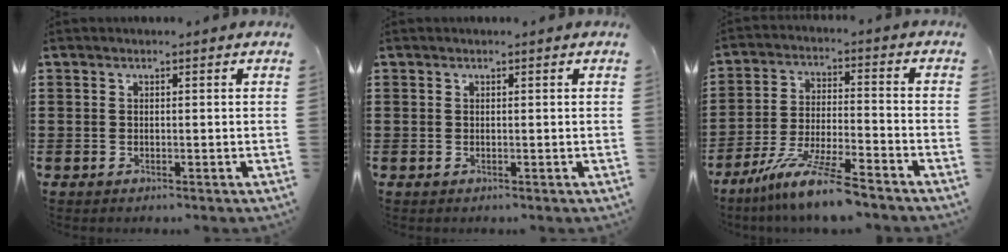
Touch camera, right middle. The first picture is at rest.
{"total": 0.0}
{"total": 9.9, "force": [-8.1, 0.1, 5.7], "torque": [-0.116, -0.002, -0.158]}